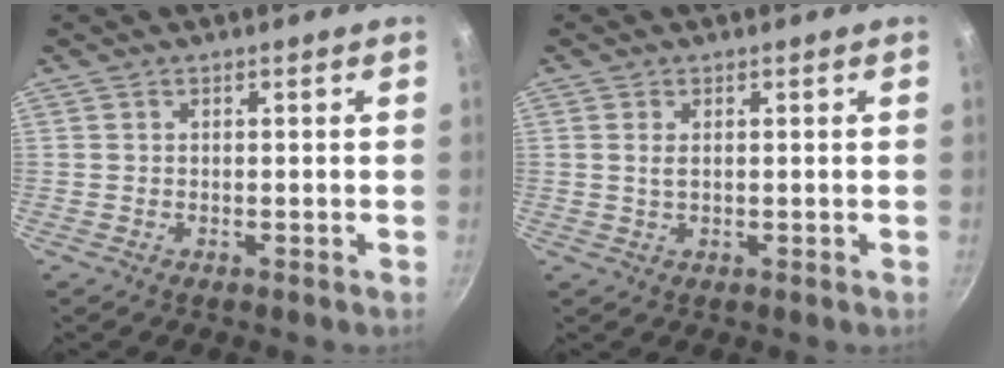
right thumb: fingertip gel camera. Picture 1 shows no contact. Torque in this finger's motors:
{"motor_torque": [-0.12, 0.08, -0.39, 0.18, -0.08]}